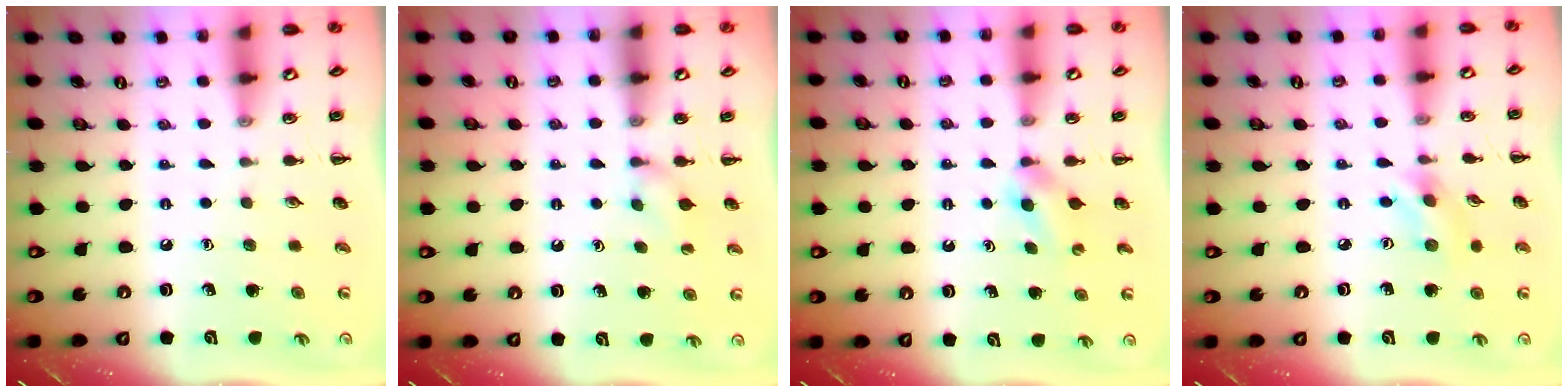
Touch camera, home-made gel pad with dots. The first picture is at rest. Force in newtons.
{"total": 3.3, "press": 3.0, "slide": 1.3}
{"total": 3.0, "press": 2.7, "slide": 1.3}
{"total": 2.7, "press": 2.6, "slide": 0.6}